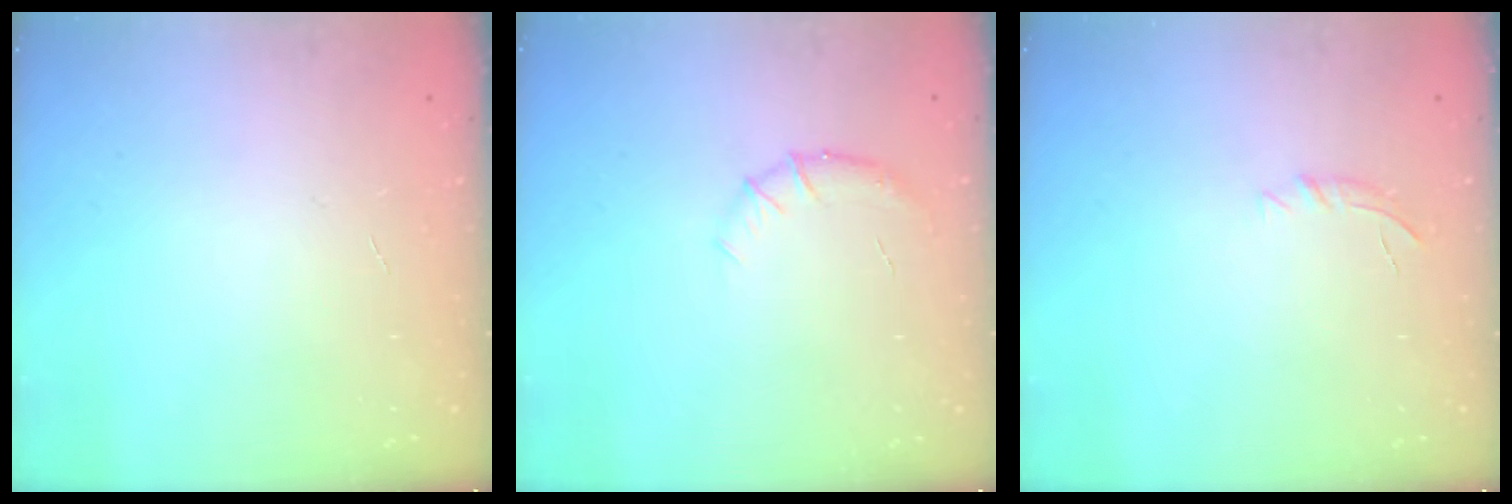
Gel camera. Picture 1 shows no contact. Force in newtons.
{"total": 6.7, "press": 6.5, "slide": 1.8}
{"total": 5.5, "press": 5.1, "slide": 2.0}